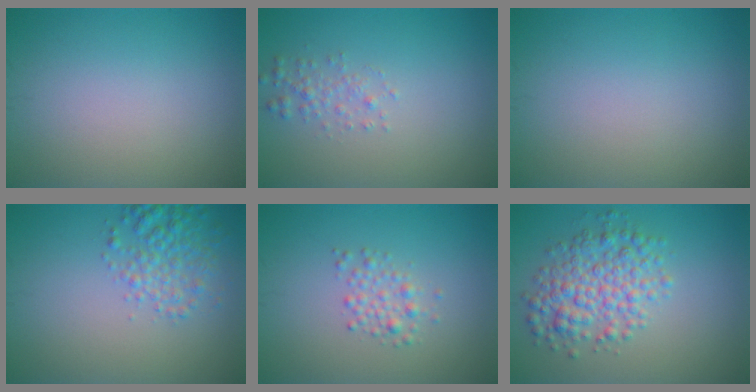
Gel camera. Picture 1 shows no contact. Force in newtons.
{"total": 1.4, "press": 1.4, "slide": 0.0}
{"total": 0.0}
{"total": 3.4, "press": 3.4, "slide": 0.1}
{"total": 1.8, "press": 1.8, "slide": 0.0}
{"total": 5.0, "press": 5.0, "slide": 0.0}